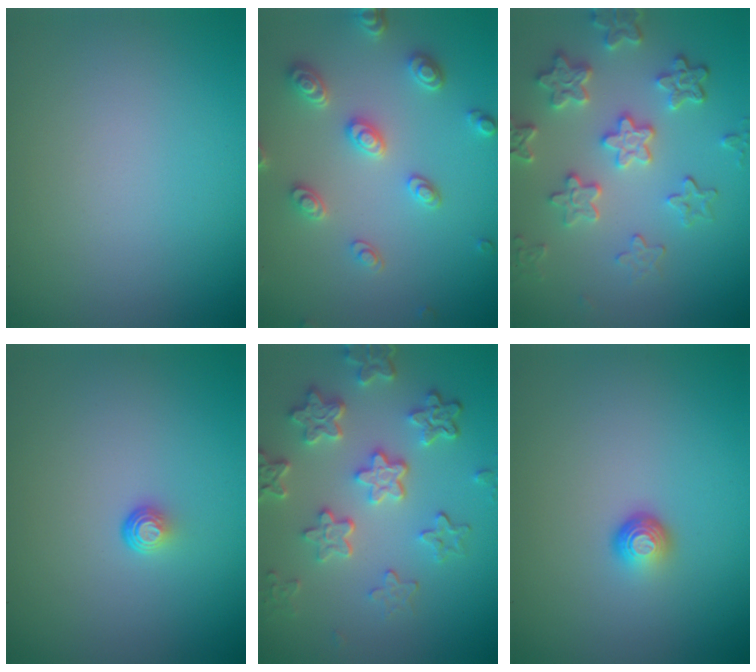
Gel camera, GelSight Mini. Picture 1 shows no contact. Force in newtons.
{"total": 4.0, "press": 3.4, "slide": 2.1}
{"total": 5.5, "press": 4.3, "slide": 3.5}
{"total": 1.0, "press": 0.6, "slide": 0.8}
{"total": 6.0, "press": 4.5, "slide": 4.0}
{"total": 1.6, "press": 1.0, "slide": 1.2}